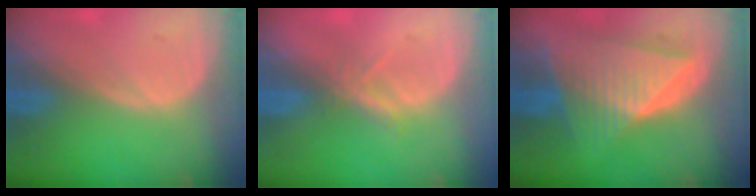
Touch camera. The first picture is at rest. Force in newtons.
{"total": 2.1, "press": 1.9, "slide": 0.9}
{"total": 9.9, "press": 9.9, "slide": 0.6}